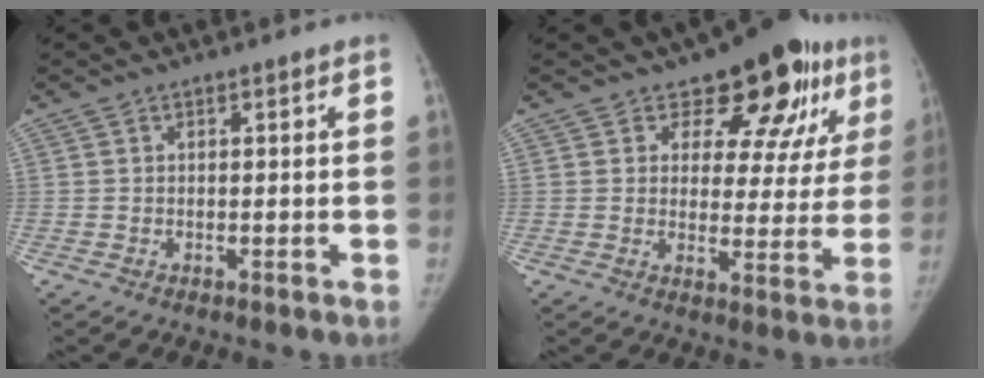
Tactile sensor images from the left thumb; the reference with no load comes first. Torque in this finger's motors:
{"motor_torque": [0.16, 0.21, 0.17, -0.25, -0.02]}